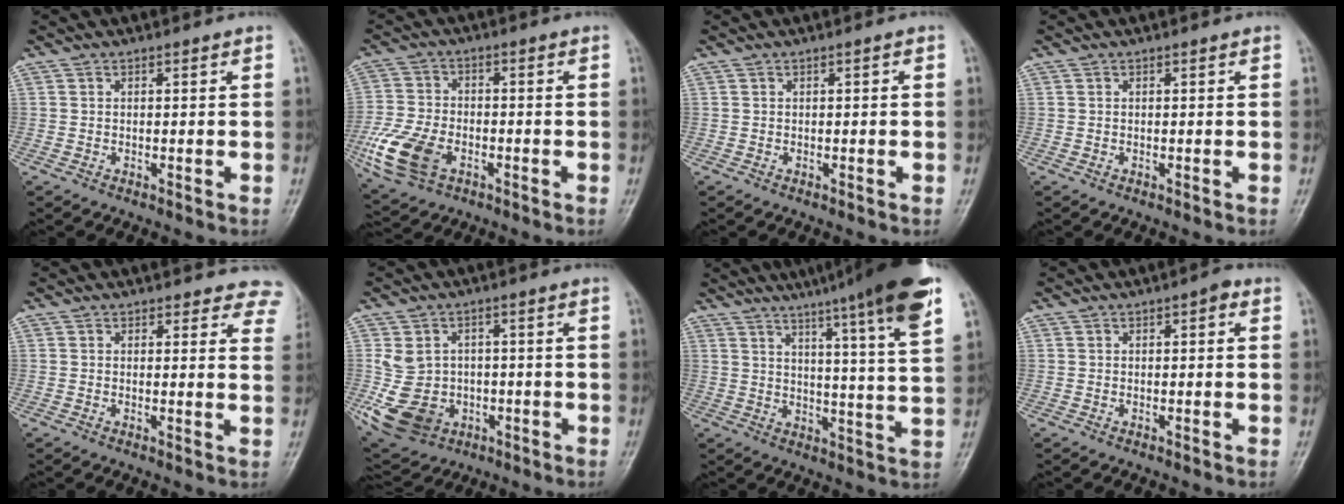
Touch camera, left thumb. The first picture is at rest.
{"total": 11.9, "force": [-4.4, 7.5, 8.1], "torque": [-0.172, 0.003, -0.085]}
{"total": 0.0}
{"total": 0.0}
{"total": 7.0, "force": [6.3, 3.0, 0.5], "torque": [0.051, -0.023, 0.037]}
{"total": 11.0, "force": [-2.4, 9.2, 5.6], "torque": [-0.087, 0.007, -0.027]}
{"total": 17.9, "force": [11.9, 0.5, 13.4], "torque": [-0.182, -0.046, 0.148]}
{"total": 1.4, "force": [0.4, 0.7, 1.1], "torque": [-0.010, 0.003, 0.000]}